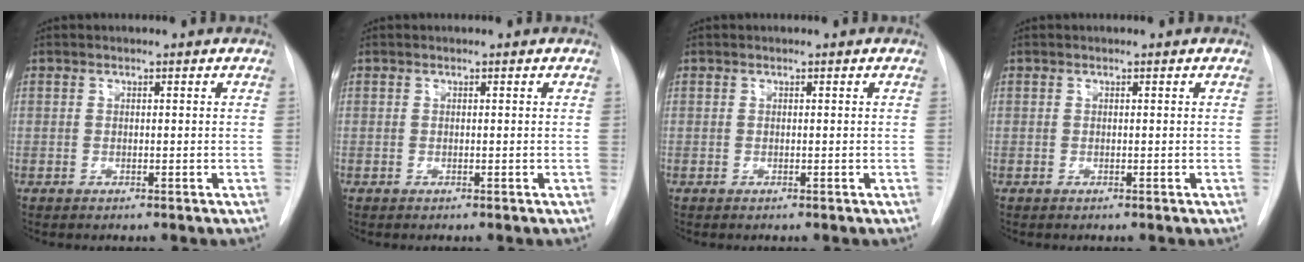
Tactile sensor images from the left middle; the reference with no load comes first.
{"total": 0.0}
{"total": 0.0}
{"total": 0.0}